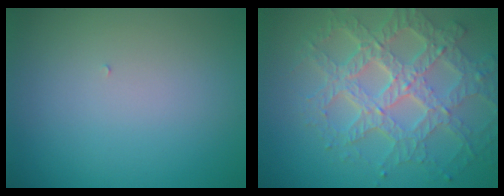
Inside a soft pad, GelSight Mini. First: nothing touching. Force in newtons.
{"total": 7.8, "press": 5.7, "slide": 5.4}